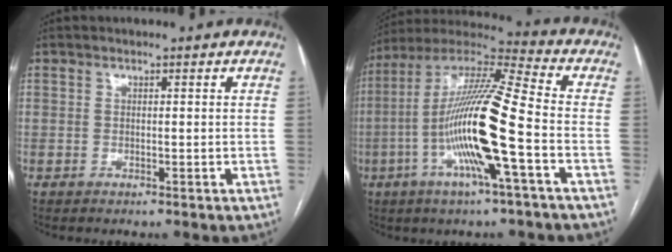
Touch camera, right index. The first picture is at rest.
{"total": 18.2, "force": [-4.5, 0.4, 17.6], "torque": [-0.347, -0.003, -0.094]}